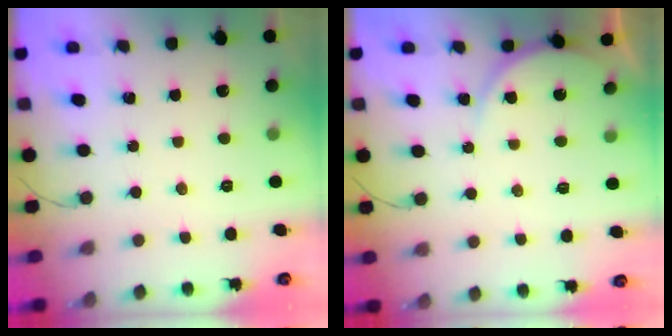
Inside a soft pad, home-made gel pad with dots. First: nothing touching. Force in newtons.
{"total": 6.2, "press": 6.2, "slide": 0.4}